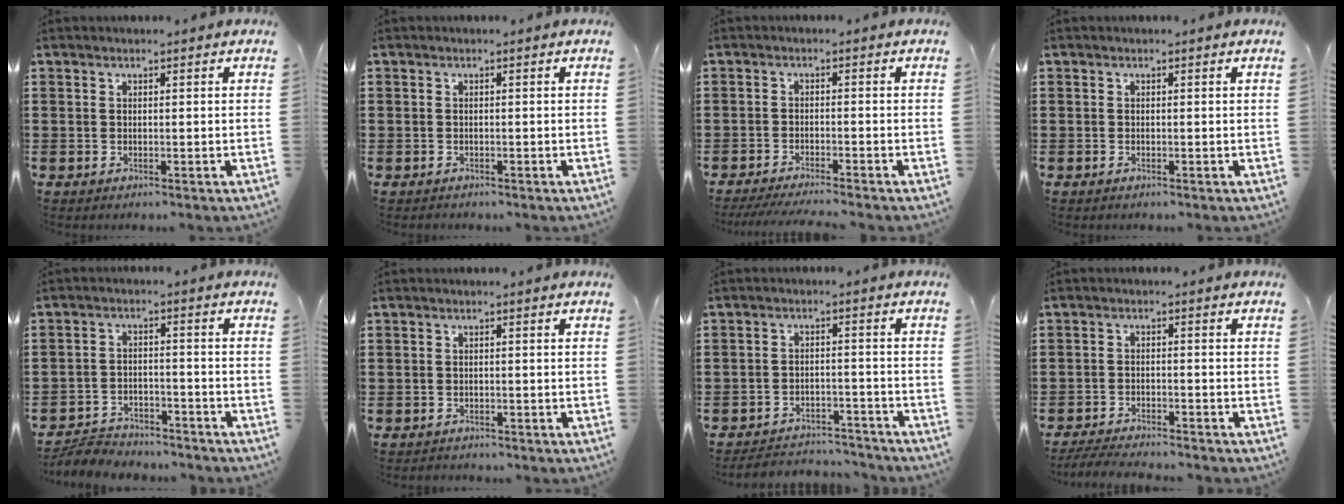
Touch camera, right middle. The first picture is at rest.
{"total": 0.6, "force": [-0.5, 0.3, -0.1], "torque": [0.001, 0.002, -0.011]}
{"total": 2.9, "force": [-2.7, -0.3, 1.1], "torque": [-0.024, -0.007, -0.054]}
{"total": 0.0}
{"total": 4.5, "force": [-4.5, 0.7, 0.3], "torque": [-0.014, 0.006, -0.096]}
{"total": 1.0, "force": [-0.9, 0.4, -0.1], "torque": [0.000, 0.003, -0.021]}
{"total": 4.1, "force": [-4.1, 0.6, 0.1], "torque": [-0.007, 0.004, -0.087]}
{"total": 3.8, "force": [-3.7, 0.1, 0.9], "torque": [-0.024, -0.006, -0.076]}